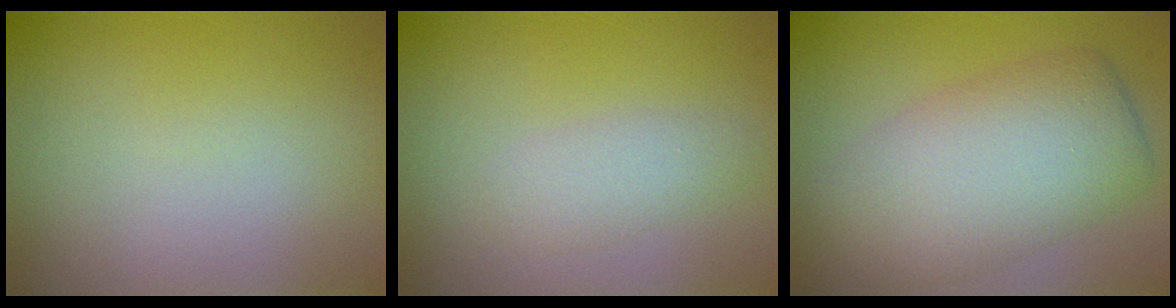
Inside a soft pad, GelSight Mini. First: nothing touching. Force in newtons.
{"total": 1.9, "press": 1.9, "slide": 0.0}
{"total": 7.8, "press": 7.8, "slide": 0.2}